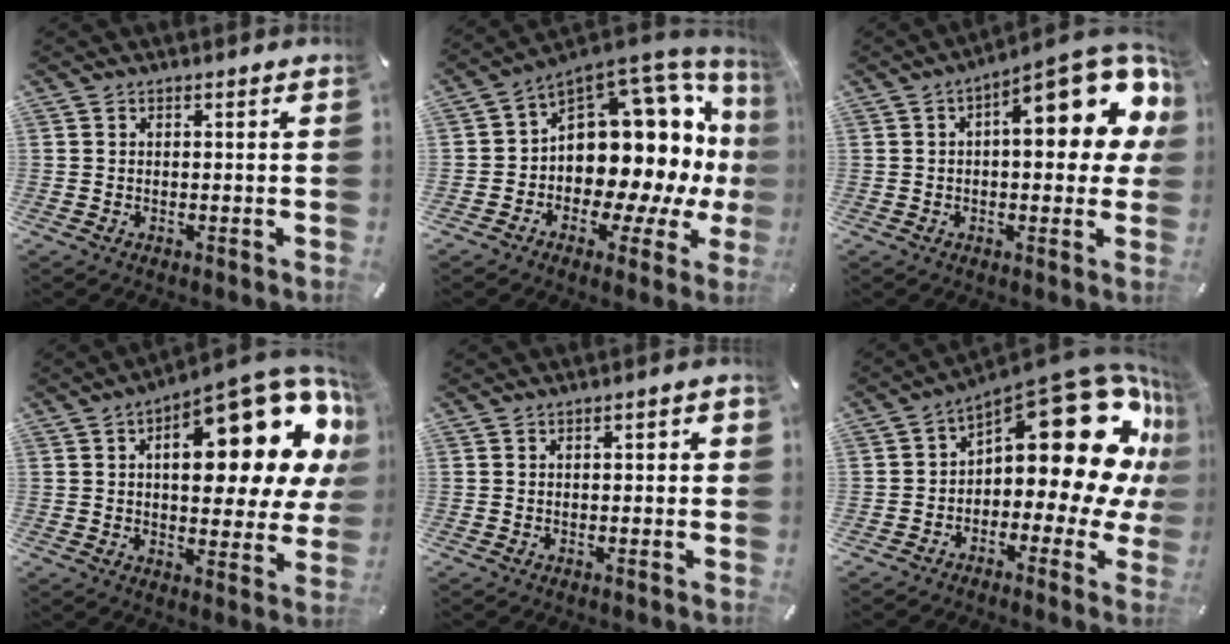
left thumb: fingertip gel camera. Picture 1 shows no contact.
{"total": 18.6, "force": [3.9, 12.4, 13.3], "torque": [-0.186, -0.068, 0.079]}
{"total": 13.1, "force": [4.4, 5.7, 11.0], "torque": [-0.128, -0.041, 0.067]}
{"total": 22.0, "force": [10.4, 8.9, 17.2], "torque": [-0.231, -0.073, 0.162]}
{"total": 1.7, "force": [-0.2, 0.9, 1.4], "torque": [-0.025, 0.006, -0.005]}
{"total": 25.2, "force": [9.7, 11.8, 20.0], "torque": [-0.247, -0.084, 0.172]}